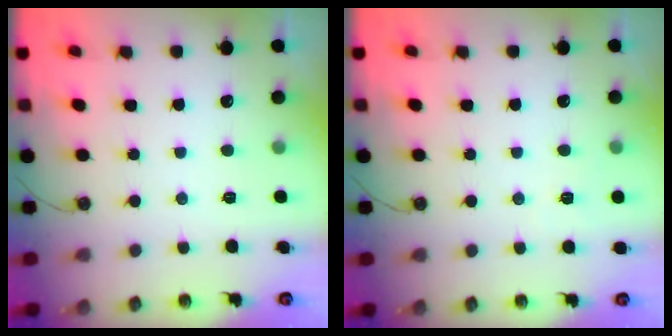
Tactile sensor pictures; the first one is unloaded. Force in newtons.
{"total": 4.5, "press": 3.8, "slide": 2.5}